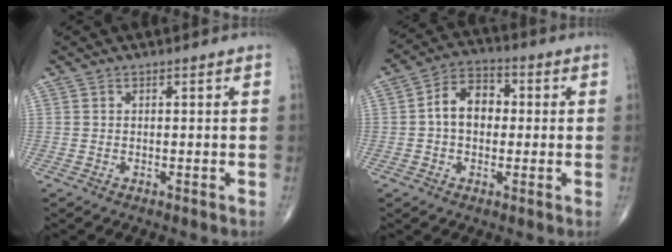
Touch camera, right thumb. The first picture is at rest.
{"total": 8.5, "force": [0.3, 6.1, 6.0], "torque": [-0.078, 0.026, -0.006]}